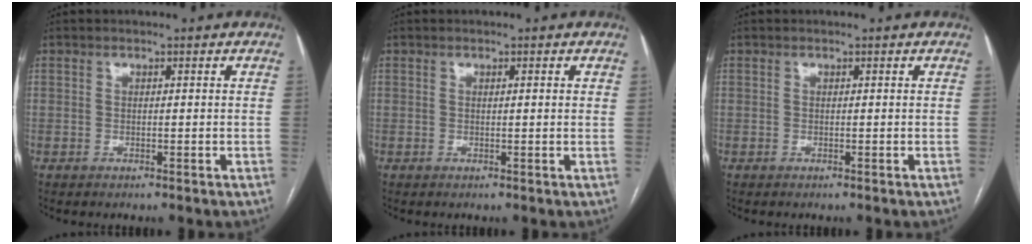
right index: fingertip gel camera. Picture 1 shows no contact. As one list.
[{"total": 0.8, "force": [0.3, 0.0, 0.7], "torque": [-0.017, 0.004, 0.003]}, {"total": 0.0}]